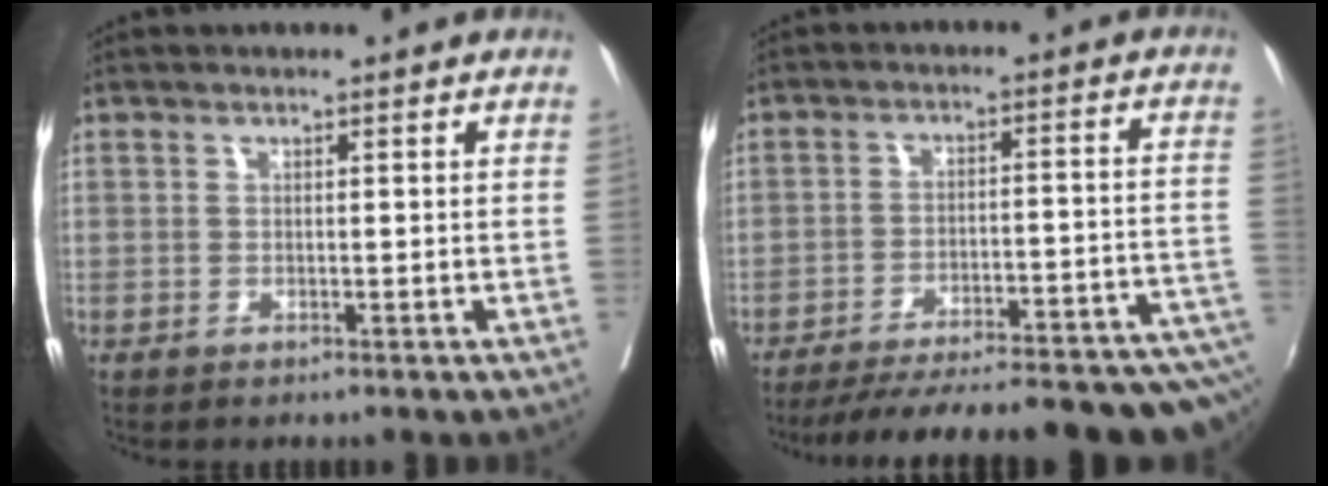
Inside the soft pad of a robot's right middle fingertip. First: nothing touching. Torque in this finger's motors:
{"motor_torque": [1.04, -1.10, 0.57, 0.12]}